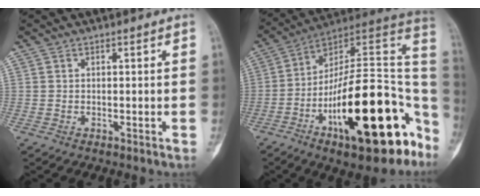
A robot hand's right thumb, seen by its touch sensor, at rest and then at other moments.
{"total": 30.6, "force": [-11.5, 11.8, 25.8], "torque": [-0.317, 0.071, -0.172]}